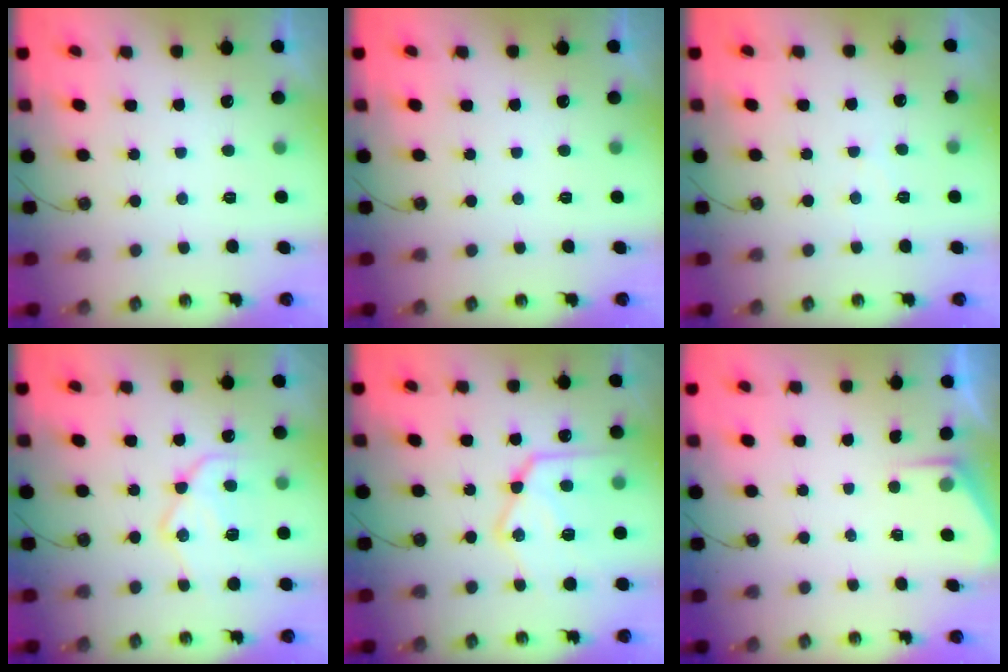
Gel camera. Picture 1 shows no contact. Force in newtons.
{"total": 0.0}
{"total": 3.7, "press": 3.7, "slide": 0.6}
{"total": 15.8, "press": 15.7, "slide": 1.7}
{"total": 20.2, "press": 20.1, "slide": 1.9}
{"total": 1.5, "press": 1.4, "slide": 0.2}